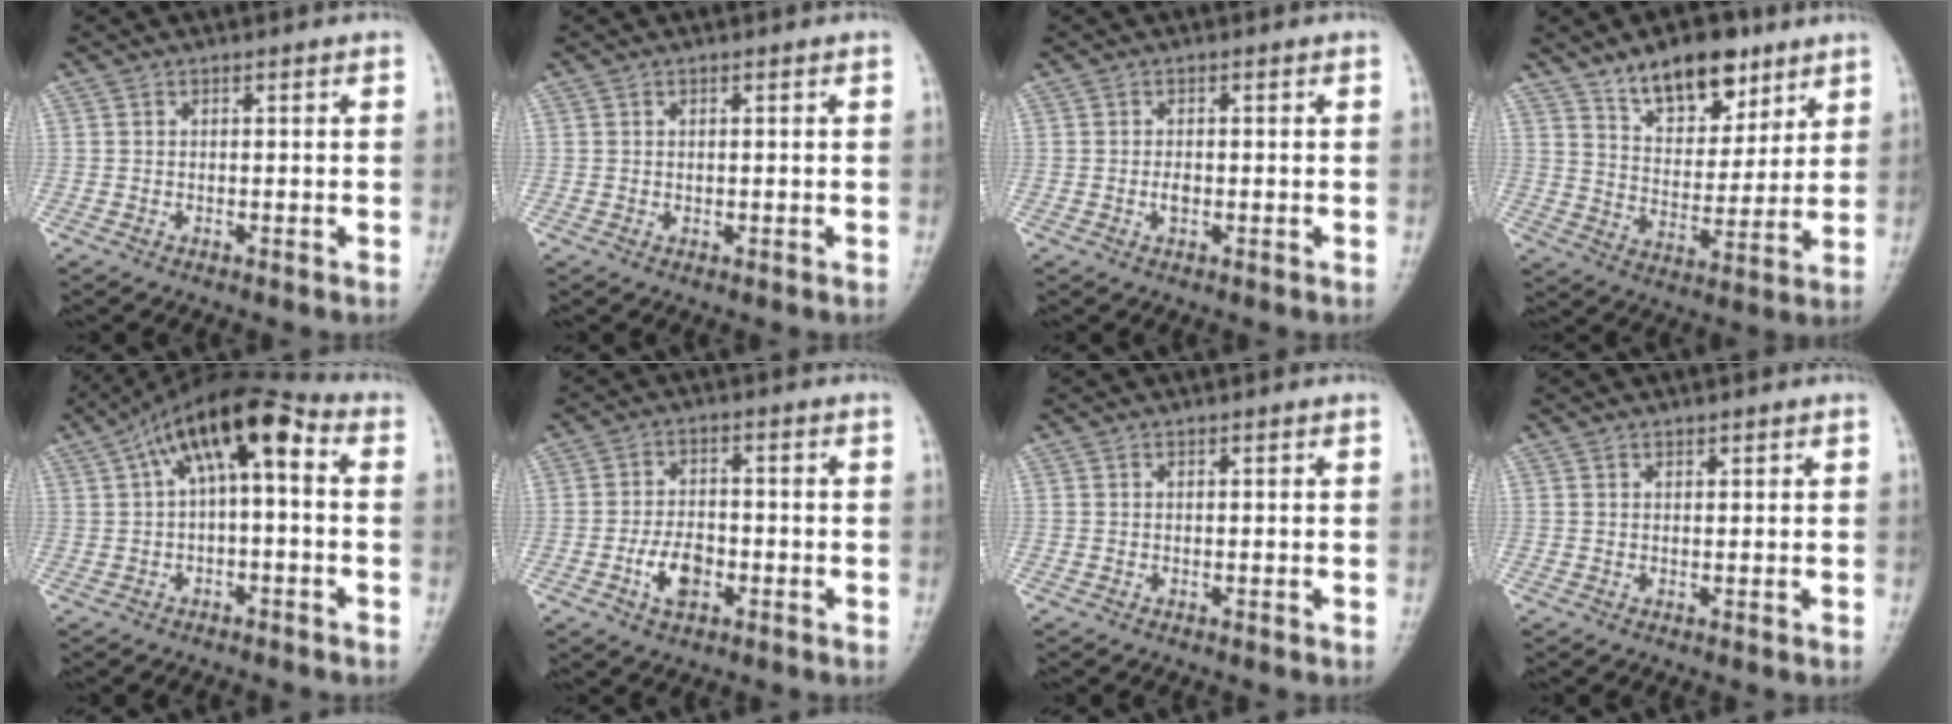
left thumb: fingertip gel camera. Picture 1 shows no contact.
{"total": 0.0}
{"total": 1.5, "force": [-0.4, 0.8, 1.1], "torque": [-0.014, 0.002, -0.007]}
{"total": 13.7, "force": [8.9, 6.9, 7.6], "torque": [-0.079, -0.054, 0.149]}
{"total": 11.4, "force": [1.9, 4.6, 10.2], "torque": [-0.160, 0.047, 0.021]}
{"total": 6.0, "force": [-2.3, 3.5, 4.3], "torque": [-0.066, 0.013, -0.043]}
{"total": 0.0}
{"total": 0.6, "force": [0.5, 0.3, 0.2], "torque": [-0.001, -0.003, 0.008]}